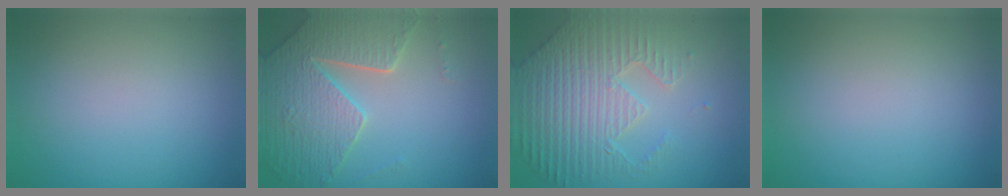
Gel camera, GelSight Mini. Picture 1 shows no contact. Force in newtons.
{"total": 6.5, "press": 5.2, "slide": 3.8}
{"total": 6.6, "press": 5.3, "slide": 4.0}
{"total": 0.0}